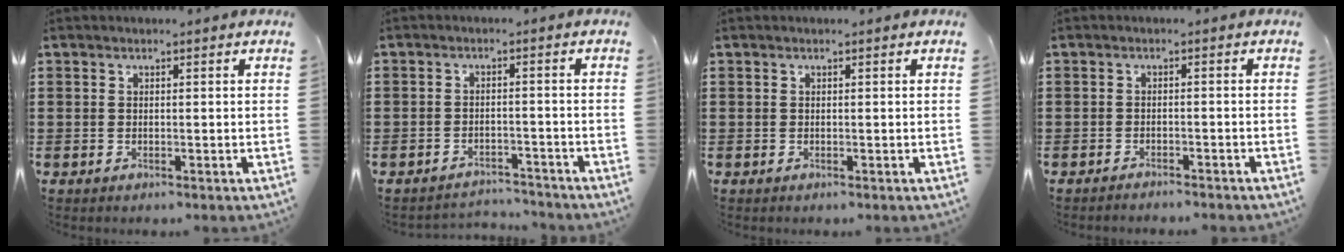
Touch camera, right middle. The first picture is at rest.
{"total": 3.1, "force": [-3.0, 0.5, -0.3], "torque": [-0.003, -0.001, -0.067]}
{"total": 0.0}
{"total": 1.4, "force": [-1.4, -0.1, 0.1], "torque": [-0.006, 0.001, -0.028]}